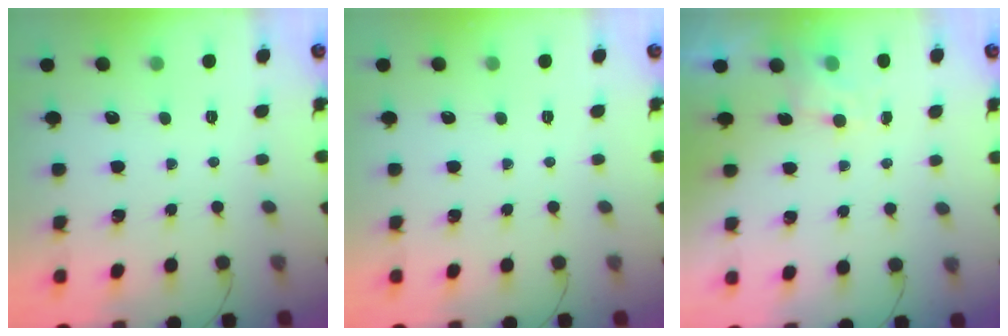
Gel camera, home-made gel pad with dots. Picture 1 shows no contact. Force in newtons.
{"total": 0.0}
{"total": 4.4, "press": 4.2, "slide": 1.2}